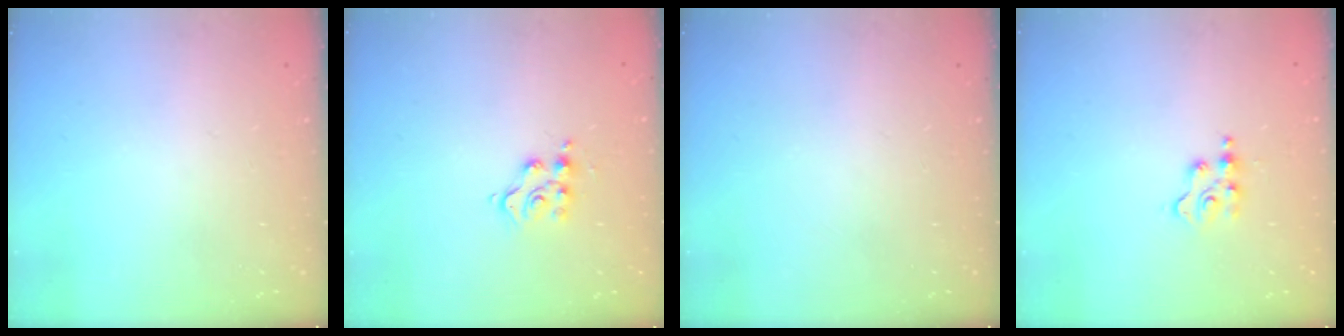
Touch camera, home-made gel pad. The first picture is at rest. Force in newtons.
{"total": 9.1, "press": 9.1, "slide": 0.5}
{"total": 0.0}
{"total": 3.8, "press": 3.8, "slide": 0.5}